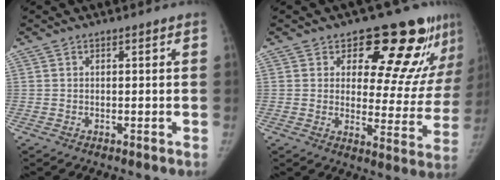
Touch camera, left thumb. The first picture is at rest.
{"total": 18.0, "force": [12.0, 8.1, 10.6], "torque": [-0.071, -0.083, 0.148]}